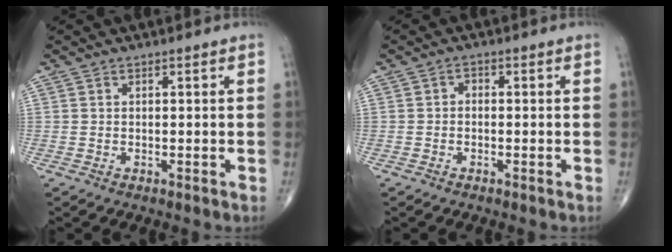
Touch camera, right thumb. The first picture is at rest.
{"total": 1.2, "force": [-0.2, 0.9, 0.7], "torque": [-0.004, 0.004, -0.009]}